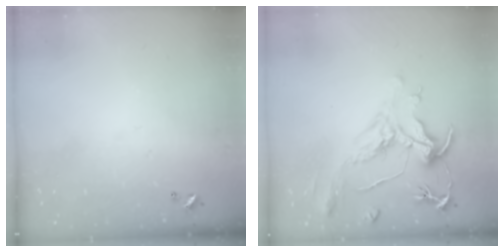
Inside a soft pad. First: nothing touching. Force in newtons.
{"total": 2.2, "press": 1.7, "slide": 1.4}